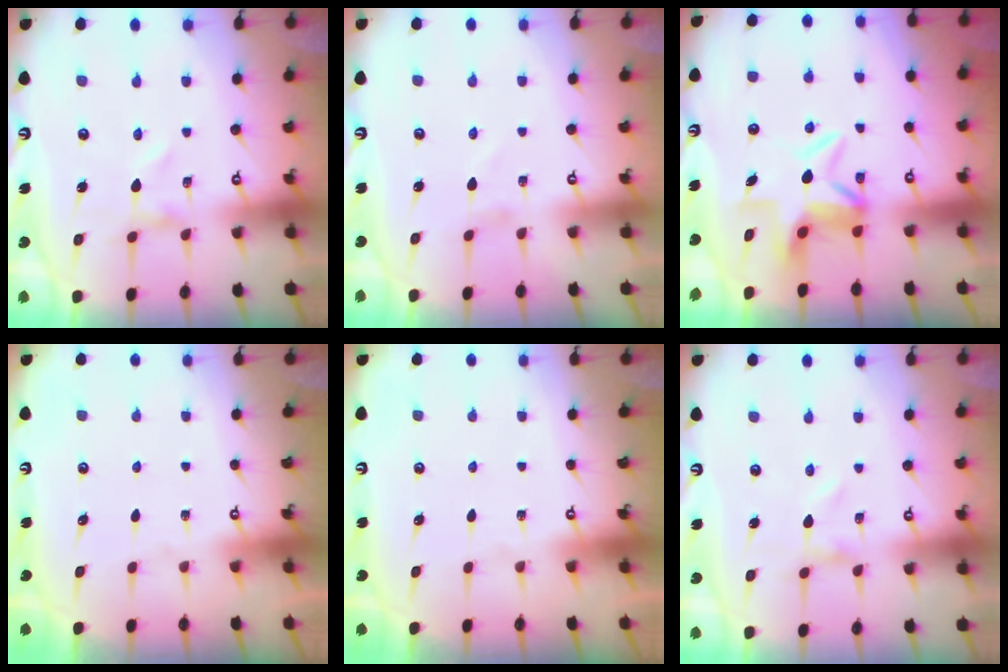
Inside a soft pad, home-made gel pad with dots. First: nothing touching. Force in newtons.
{"total": 1.4, "press": 1.4, "slide": 0.2}
{"total": 7.3, "press": 7.0, "slide": 2.1}
{"total": 0.0}
{"total": 0.0}
{"total": 0.0}